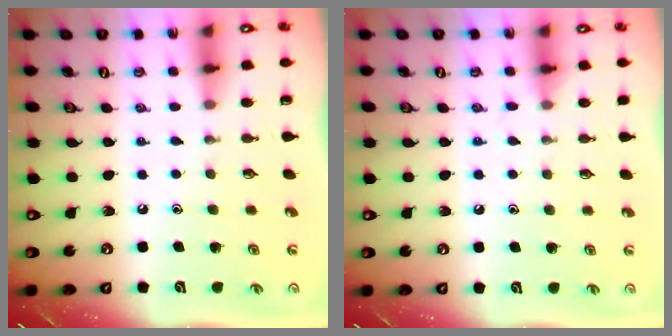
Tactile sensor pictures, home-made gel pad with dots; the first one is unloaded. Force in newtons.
{"total": 5.8, "press": 5.8, "slide": 0.8}